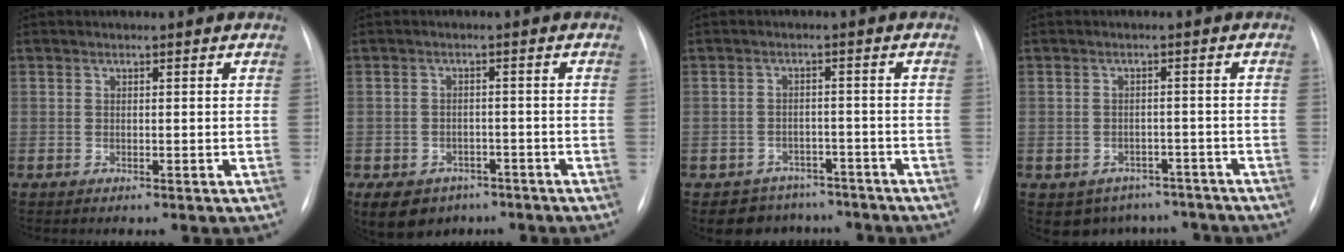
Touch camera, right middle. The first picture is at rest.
{"total": 9.6, "force": [-5.7, 7.1, 3.0], "torque": [-0.071, 0.005, -0.078]}
{"total": 6.9, "force": [-5.6, 4.0, -0.1], "torque": [0.012, 0.026, -0.074]}
{"total": 7.3, "force": [-5.7, 4.6, 0.7], "torque": [0.000, 0.019, -0.066]}